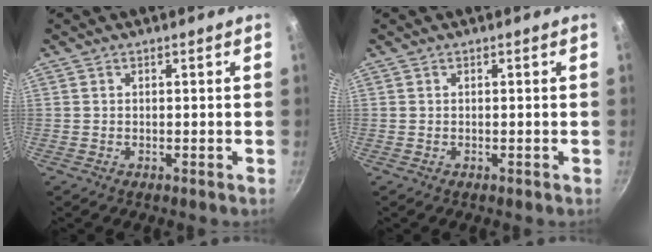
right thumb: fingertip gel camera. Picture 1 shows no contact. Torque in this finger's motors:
{"motor_torque": [1.32, 1.43, 0.03, -0.21, -0.07]}